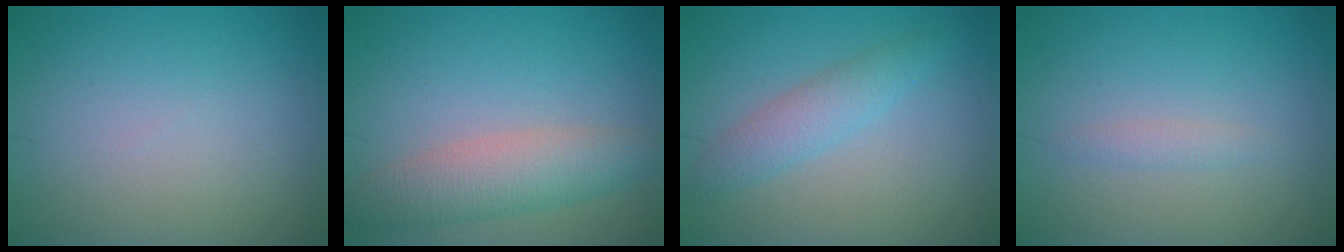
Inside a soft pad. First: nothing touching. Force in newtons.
{"total": 4.5, "press": 4.5, "slide": 0.1}
{"total": 2.7, "press": 2.7, "slide": 0.1}
{"total": 1.0, "press": 1.0, "slide": 0.1}